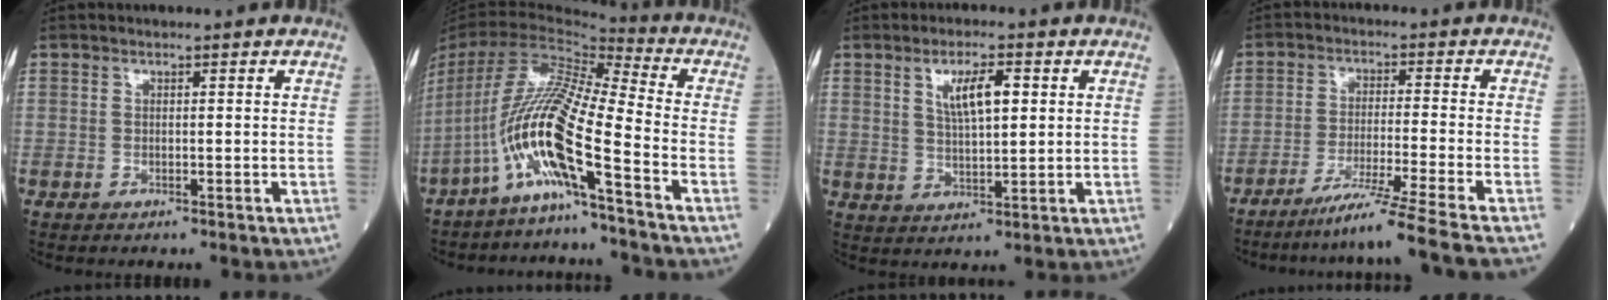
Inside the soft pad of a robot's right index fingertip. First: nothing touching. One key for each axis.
{"total": 15.2, "fx": -7.1, "fy": -0.1, "fz": 13.5, "tx": -0.276, "ty": -0.005, "tz": -0.140}
{"total": 6.1, "fx": 2.1, "fy": 1.4, "fz": 5.5, "tx": -0.104, "ty": 0.002, "tz": 0.041}
{"total": 12.8, "fx": -10.4, "fy": -3.6, "fz": 6.5, "tx": -0.079, "ty": -0.041, "tz": -0.164}